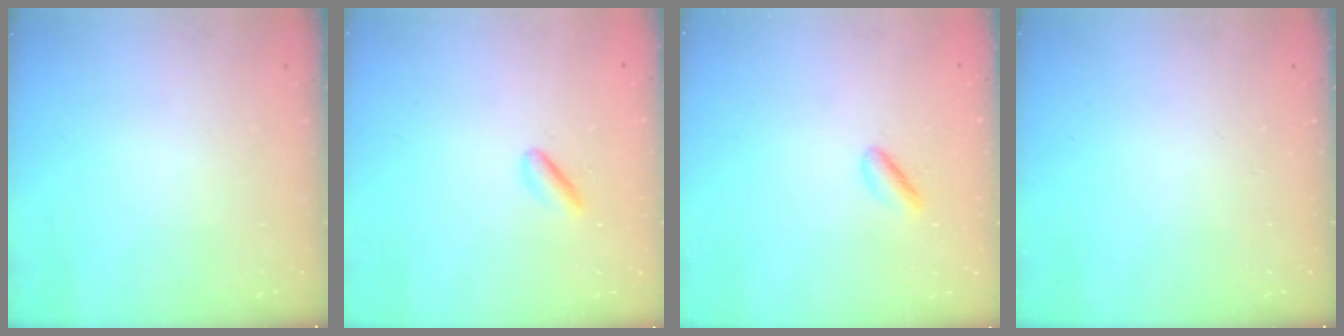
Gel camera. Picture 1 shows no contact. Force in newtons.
{"total": 2.9, "press": 2.8, "slide": 0.9}
{"total": 2.5, "press": 2.3, "slide": 1.0}
{"total": 0.0}